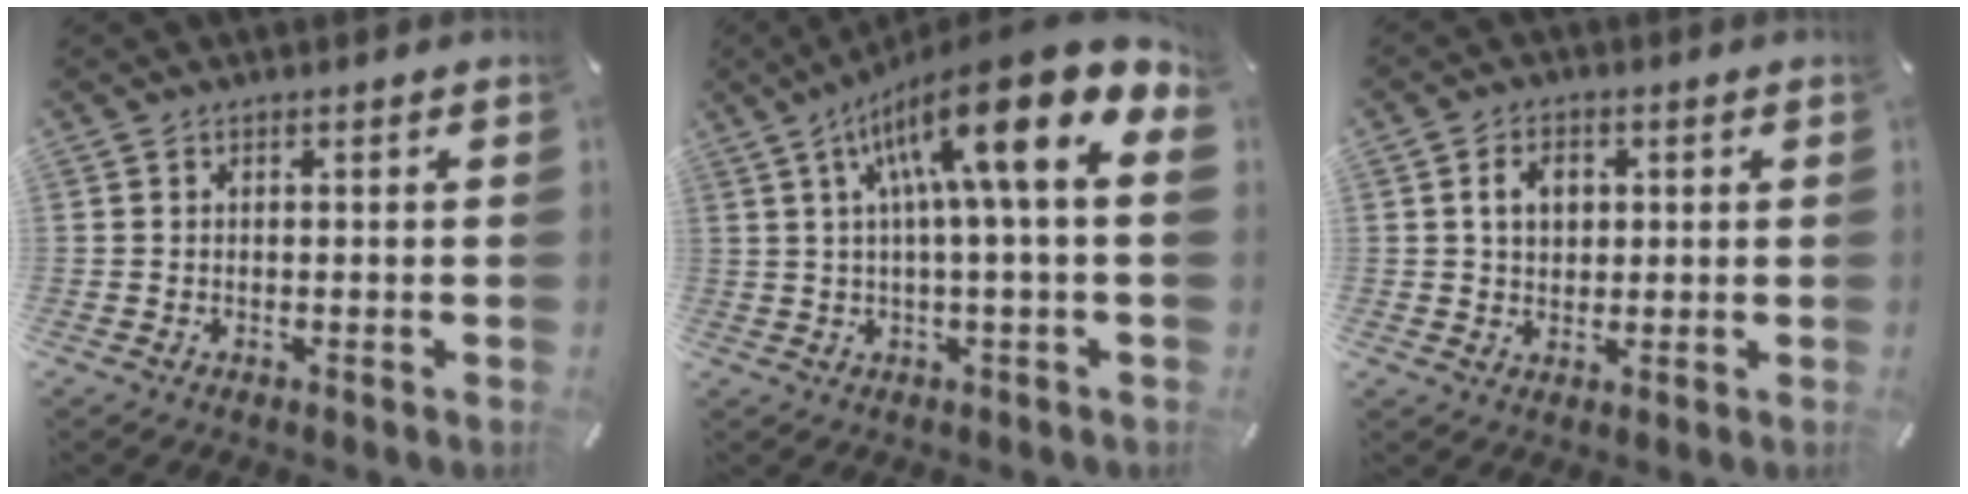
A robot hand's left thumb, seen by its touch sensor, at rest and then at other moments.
{"total": 18.9, "force": [8.1, 2.1, 17.0], "torque": [-0.301, -0.049, 0.116]}
{"total": 5.1, "force": [1.1, 4.1, 2.9], "torque": [-0.041, 0.001, 0.013]}